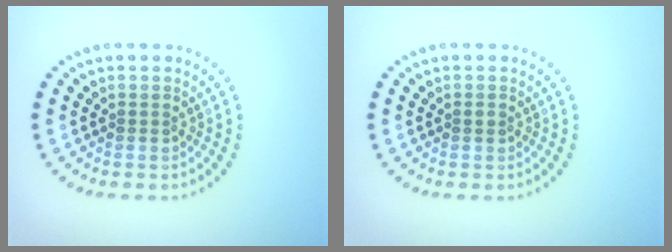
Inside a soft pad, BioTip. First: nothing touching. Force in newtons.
{"total": 0.6, "press": 0.6, "slide": 0.1}